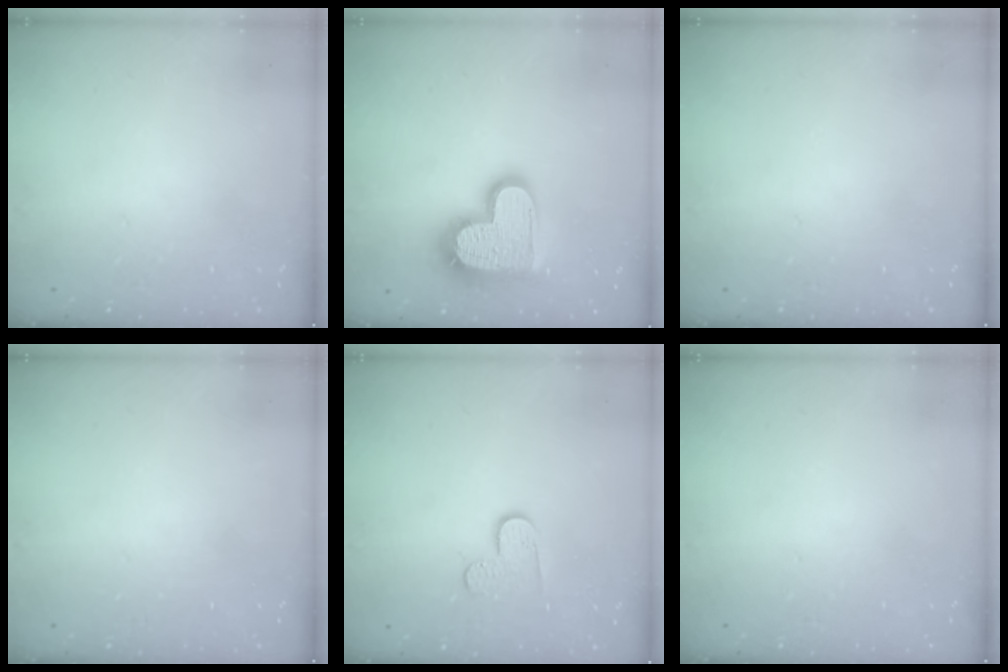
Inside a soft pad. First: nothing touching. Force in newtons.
{"total": 18.9, "press": 18.9, "slide": 1.3}
{"total": 0.0}
{"total": 0.0}
{"total": 6.1, "press": 6.1, "slide": 0.6}
{"total": 0.0}